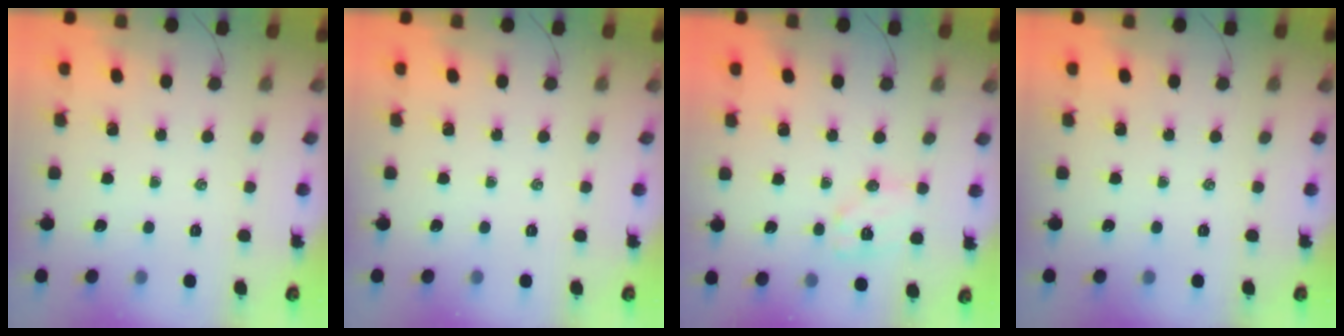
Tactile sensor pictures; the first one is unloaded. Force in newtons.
{"total": 0.0}
{"total": 10.0, "press": 10.0, "slide": 0.5}
{"total": 0.0}